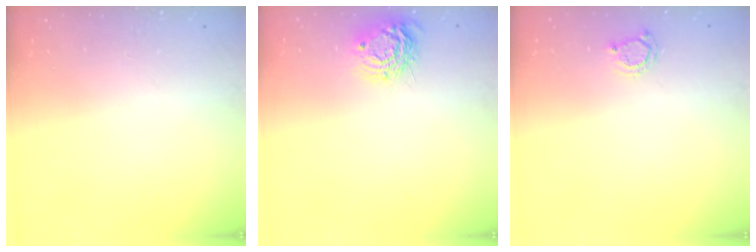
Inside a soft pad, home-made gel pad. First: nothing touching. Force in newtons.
{"total": 10.2, "press": 10.2, "slide": 0.6}
{"total": 3.8, "press": 3.7, "slide": 0.6}